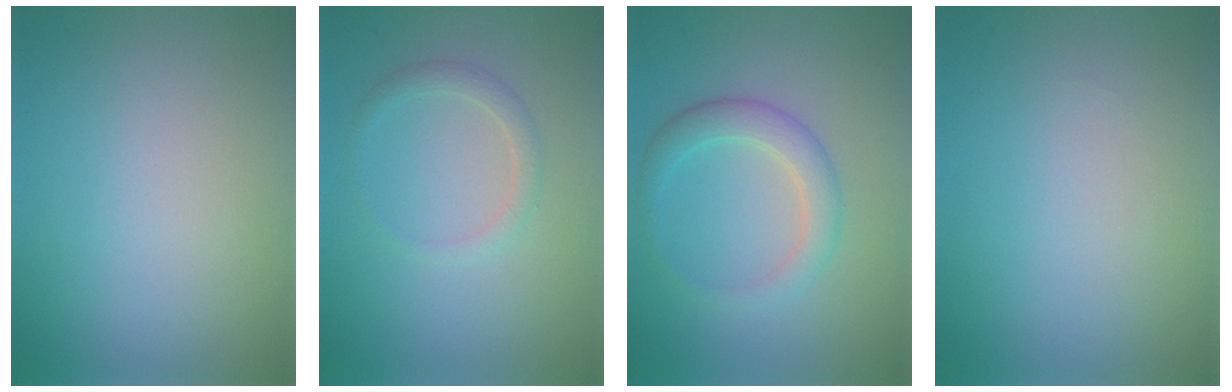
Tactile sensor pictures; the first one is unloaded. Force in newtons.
{"total": 1.5, "press": 1.5, "slide": 0.1}
{"total": 3.0, "press": 3.0, "slide": 0.2}
{"total": 0.0}